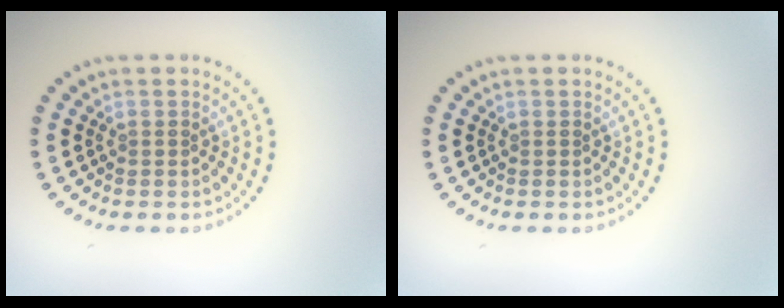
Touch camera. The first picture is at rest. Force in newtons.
{"total": 0.0}